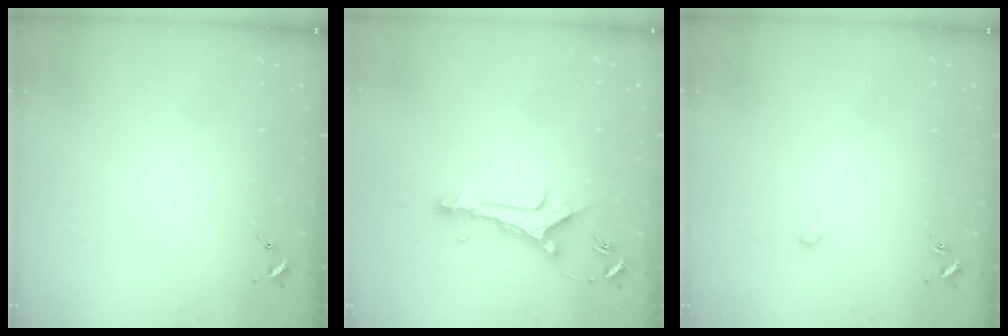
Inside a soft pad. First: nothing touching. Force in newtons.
{"total": 8.6, "press": 8.6, "slide": 0.7}
{"total": 2.9, "press": 2.9, "slide": 0.1}